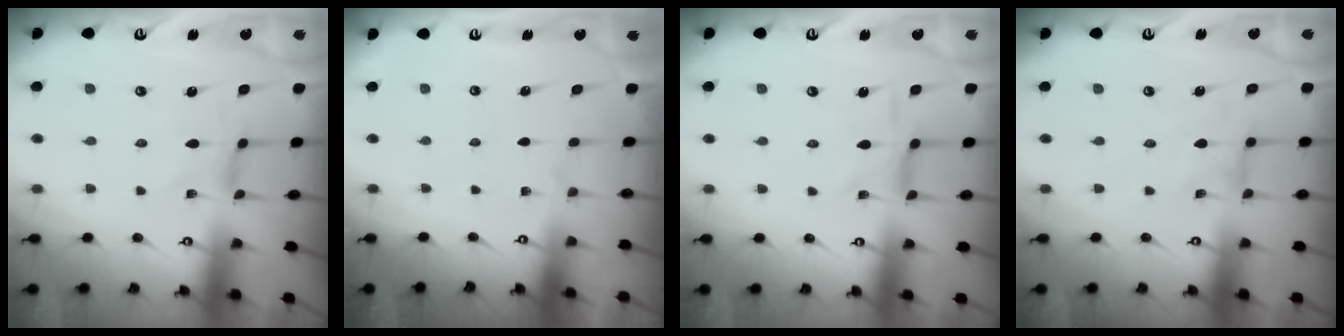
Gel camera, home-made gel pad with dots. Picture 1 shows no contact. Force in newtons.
{"total": 0.0}
{"total": 2.5, "press": 2.5, "slide": 0.4}
{"total": 0.0}